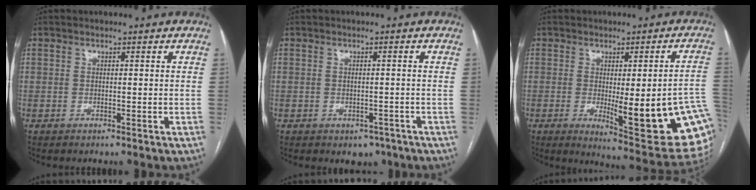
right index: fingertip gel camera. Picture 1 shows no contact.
{"total": 2.8, "force": [-1.7, 1.9, 1.1], "torque": [-0.007, 0.005, -0.013]}
{"total": 20.3, "force": [-4.9, 4.1, 19.2], "torque": [-0.145, -0.004, -0.043]}